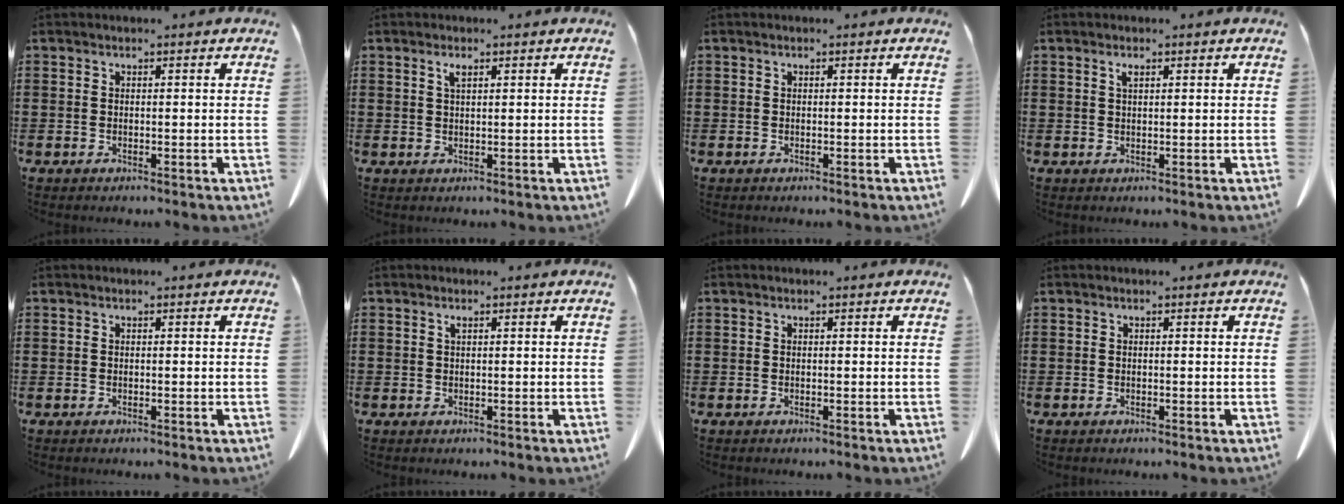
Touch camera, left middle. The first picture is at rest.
{"total": 1.6, "force": [0.9, 0.4, 1.3], "torque": [-0.029, 0.001, 0.016]}
{"total": 0.0}
{"total": 1.3, "force": [0.7, 0.3, 1.0], "torque": [-0.024, 0.001, 0.012]}
{"total": 0.0}
{"total": 0.6, "force": [0.4, 0.2, 0.5], "torque": [-0.011, 0.000, 0.007]}
{"total": 0.0}
{"total": 0.0}